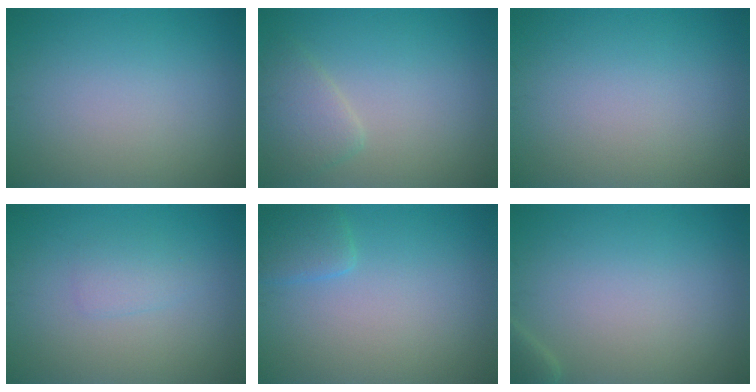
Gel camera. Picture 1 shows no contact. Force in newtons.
{"total": 2.5, "press": 2.5, "slide": 0.2}
{"total": 0.0}
{"total": 1.4, "press": 1.4, "slide": 0.1}
{"total": 1.8, "press": 1.8, "slide": 0.2}
{"total": 1.1, "press": 1.1, "slide": 0.1}